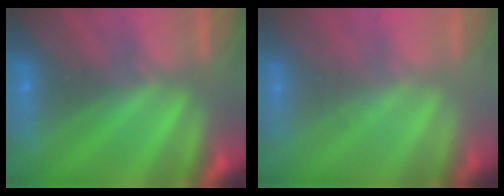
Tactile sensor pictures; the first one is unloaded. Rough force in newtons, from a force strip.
{"total": 2.1}